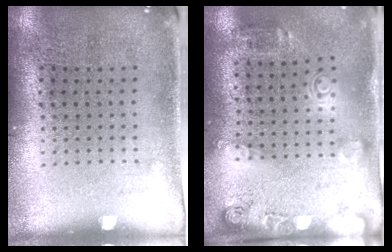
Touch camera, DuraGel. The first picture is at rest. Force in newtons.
{"total": 2.0, "press": 1.2, "slide": 1.5}